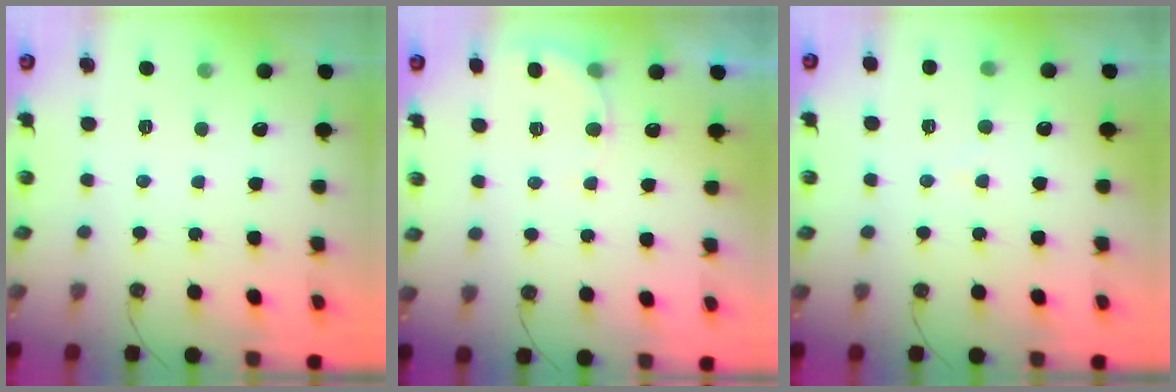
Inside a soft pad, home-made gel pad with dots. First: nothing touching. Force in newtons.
{"total": 4.5, "press": 4.3, "slide": 1.0}
{"total": 5.2, "press": 5.1, "slide": 1.1}